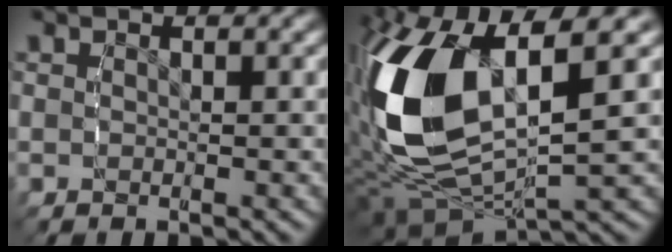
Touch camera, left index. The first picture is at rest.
{"total": 13.3, "force": [-0.5, 8.0, 10.6], "torque": [-0.252, -0.031, 0.000]}